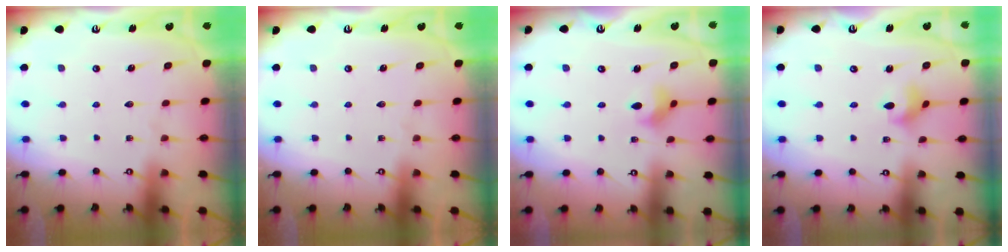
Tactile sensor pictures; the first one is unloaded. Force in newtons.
{"total": 0.0}
{"total": 3.9, "press": 3.9, "slide": 0.6}
{"total": 3.3, "press": 3.3, "slide": 0.5}